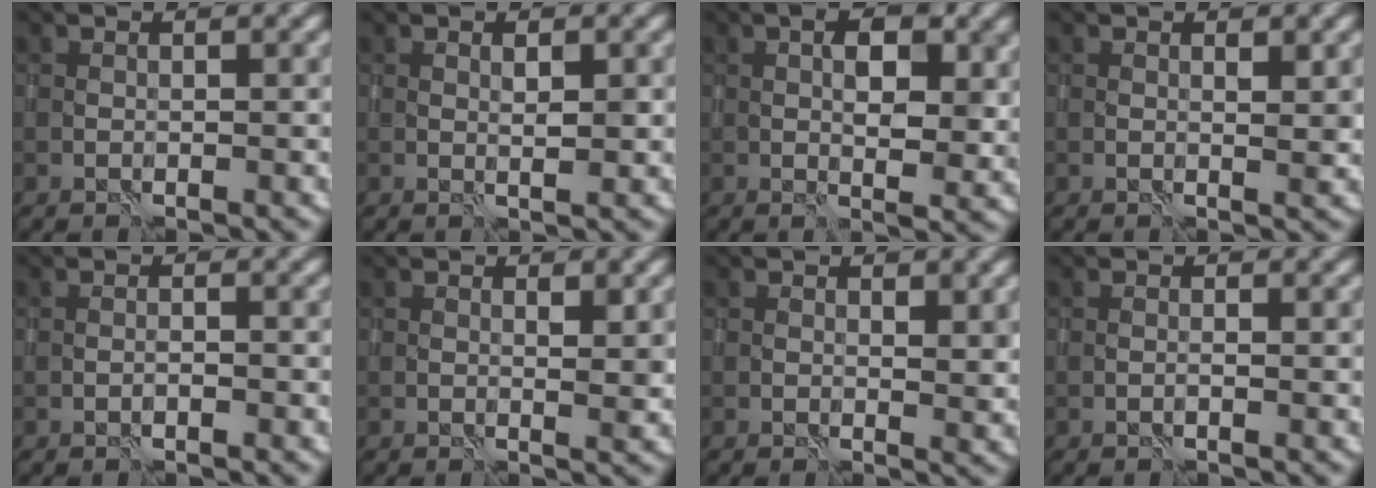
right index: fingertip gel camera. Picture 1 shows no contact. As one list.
[{"total": 1.4, "force": [0.6, 0.3, 1.3], "torque": [-0.020, -0.003, 0.010]}, {"total": 4.7, "force": [1.2, 2.0, 4.0], "torque": [-0.062, -0.003, 0.022]}, {"total": 1.3, "force": [0.5, 0.2, 1.1], "torque": [-0.014, -0.003, 0.008]}, {"total": 0.5, "force": [-0.3, 0.0, 0.4], "torque": [-0.006, 0.003, -0.006]}, {"total": 1.6, "force": [0.6, 0.2, 1.5], "torque": [-0.018, -0.005, 0.009]}, {"total": 1.6, "force": [0.7, 0.6, 1.4], "torque": [-0.015, -0.007, 0.013]}, {"total": 0.0}]